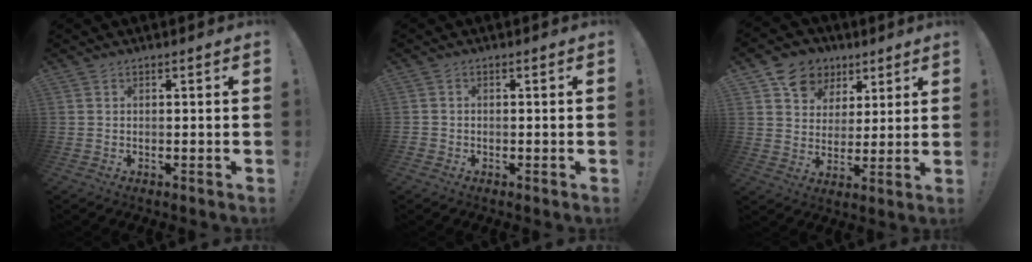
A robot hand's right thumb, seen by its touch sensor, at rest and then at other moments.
{"total": 1.1, "force": [-0.7, 0.8, 0.2], "torque": [-0.001, 0.003, -0.013]}
{"total": 11.6, "force": [5.7, 9.5, 3.5], "torque": [-0.045, -0.032, 0.113]}